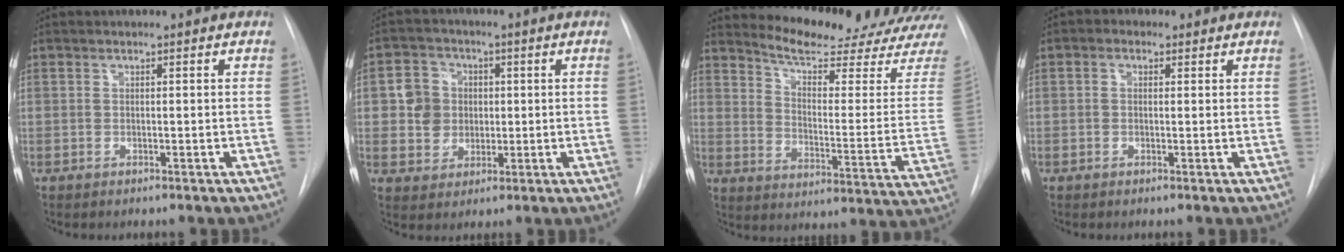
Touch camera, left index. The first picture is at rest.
{"total": 6.7, "force": [0.5, 6.3, 2.1], "torque": [-0.047, 0.023, 0.016]}
{"total": 21.7, "force": [20.7, 0.5, 6.5], "torque": [-0.102, -0.117, 0.261]}
{"total": 1.8, "force": [0.6, 1.5, 0.8], "torque": [-0.018, 0.013, 0.005]}